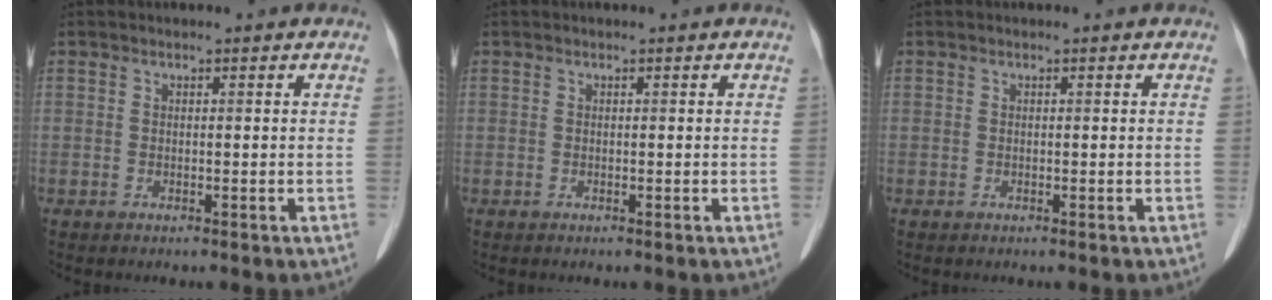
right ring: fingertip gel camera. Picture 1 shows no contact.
{"total": 0.0}
{"total": 0.0}